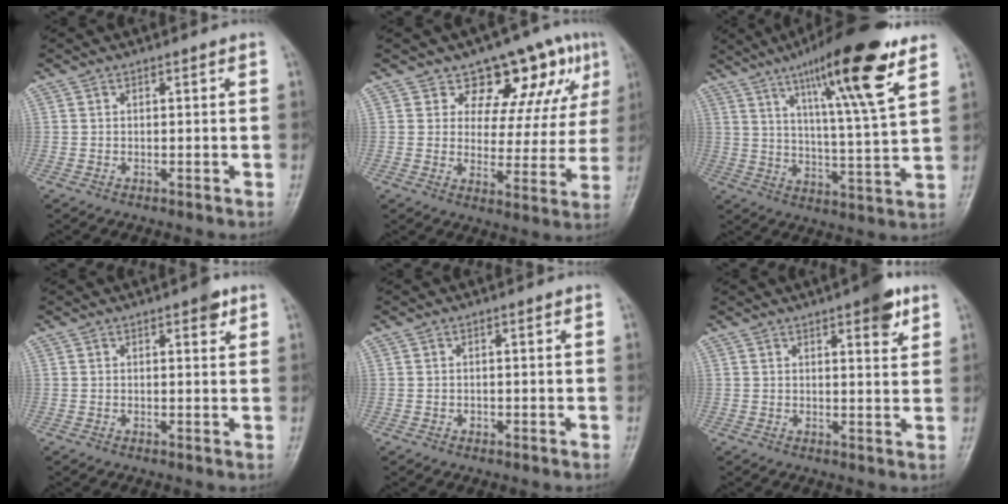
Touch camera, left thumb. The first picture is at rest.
{"total": 14.0, "force": [8.2, 7.8, 8.2], "torque": [-0.045, -0.037, 0.109]}
{"total": 18.8, "force": [10.8, 2.2, 15.2], "torque": [-0.231, -0.048, 0.170]}
{"total": 2.7, "force": [1.6, 1.1, 1.9], "torque": [-0.017, -0.005, 0.017]}
{"total": 0.6, "force": [-0.2, 0.5, 0.2], "torque": [-0.002, 0.001, -0.003]}
{"total": 6.0, "force": [3.5, 1.9, 4.6], "torque": [-0.048, -0.014, 0.040]}